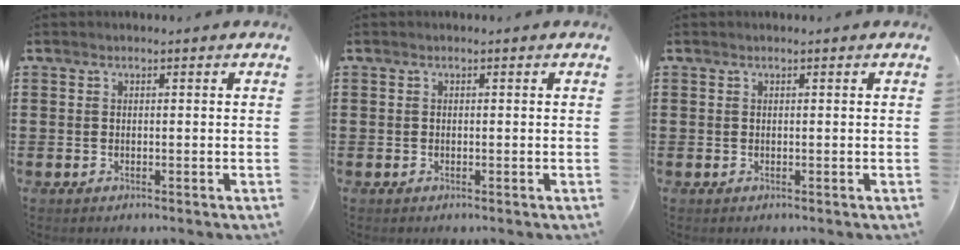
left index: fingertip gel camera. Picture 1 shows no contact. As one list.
[{"total": 0.0}, {"total": 0.0}]